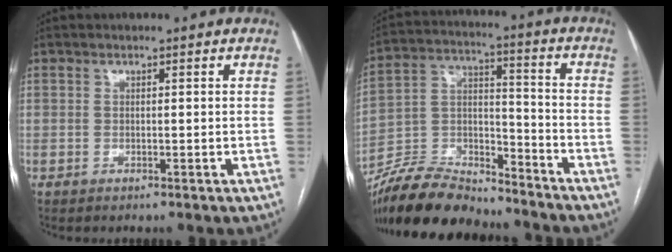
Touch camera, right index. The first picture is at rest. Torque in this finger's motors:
{"motor_torque": [0.19, -0.82, -0.39, -0.21]}